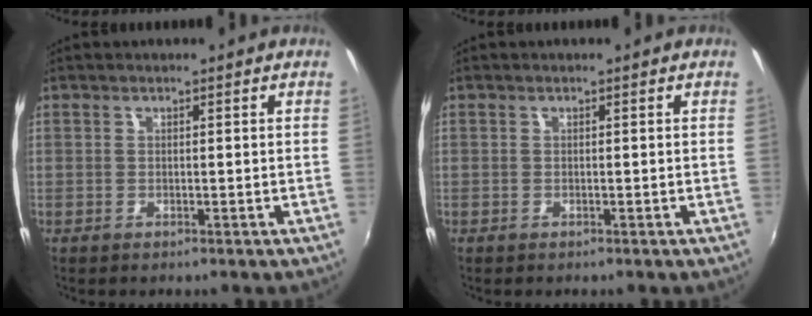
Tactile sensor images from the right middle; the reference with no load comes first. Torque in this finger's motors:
{"motor_torque": [0.90, -1.24, 0.07, 0.07]}